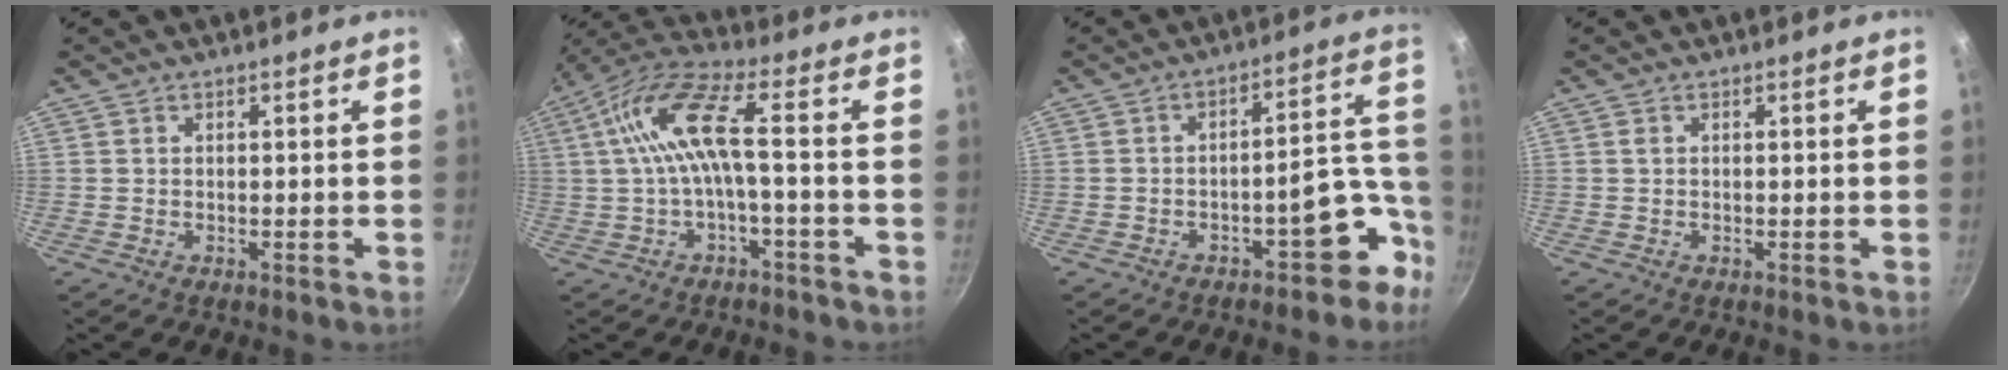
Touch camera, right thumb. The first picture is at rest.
{"total": 11.3, "force": [-0.6, 2.8, 10.9], "torque": [-0.233, 0.033, -0.015]}
{"total": 10.5, "force": [-6.0, 5.0, 7.0], "torque": [-0.010, 0.085, -0.075]}
{"total": 1.1, "force": [0.4, 0.8, 0.6], "torque": [-0.012, 0.001, 0.006]}